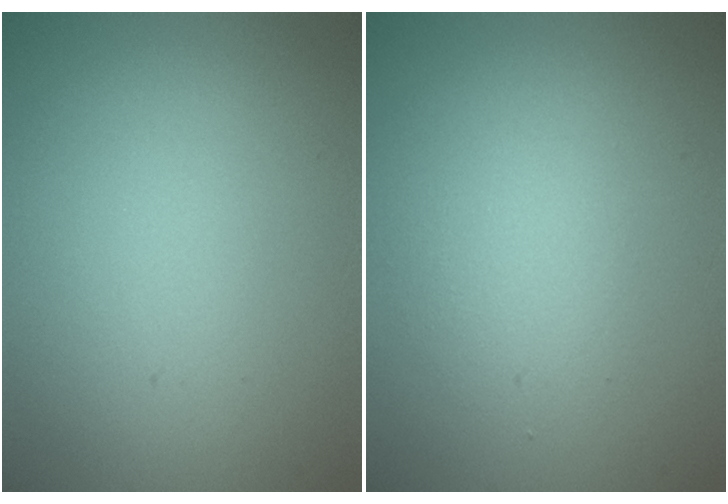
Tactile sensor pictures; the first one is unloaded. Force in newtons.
{"total": 2.0, "press": 2.0, "slide": 0.1}